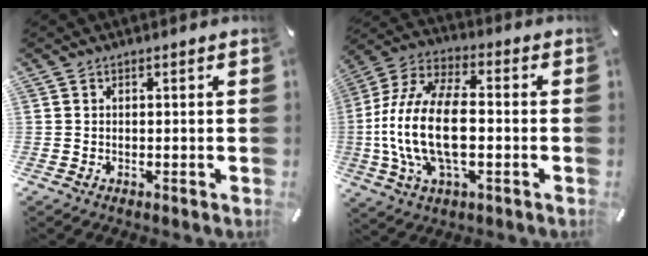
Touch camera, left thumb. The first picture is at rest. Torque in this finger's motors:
{"motor_torque": [-0.03, 2.72, 1.76, -1.01, 0.94]}